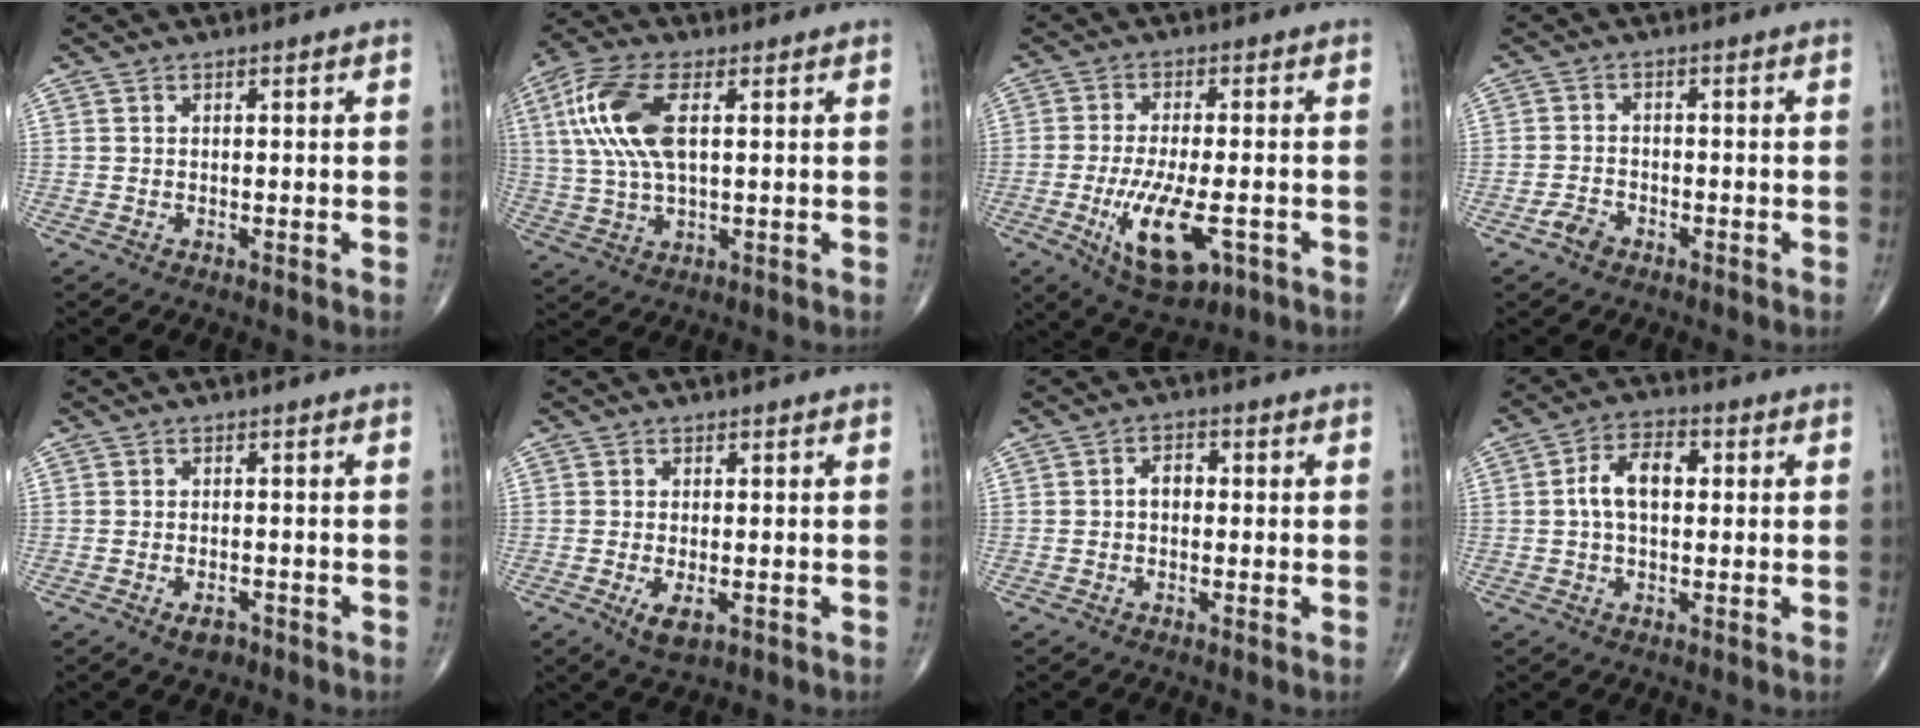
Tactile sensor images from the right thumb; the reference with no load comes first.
{"total": 13.4, "force": [3.2, 6.0, 11.5], "torque": [-0.264, 0.008, 0.063]}
{"total": 12.4, "force": [-4.1, 5.0, 10.6], "torque": [-0.184, -0.003, -0.056]}
{"total": 2.6, "force": [-1.8, 1.7, 1.1], "torque": [-0.018, 0.012, -0.030]}
{"total": 2.6, "force": [-1.5, 1.5, 1.5], "torque": [-0.020, 0.005, -0.019]}
{"total": 4.0, "force": [-1.4, 1.8, 3.2], "torque": [-0.057, -0.007, -0.018]}
{"total": 2.9, "force": [-0.2, 2.0, 2.1], "torque": [-0.025, 0.014, -0.011]}
{"total": 7.6, "force": [0.7, 4.4, 6.1], "torque": [-0.109, 0.021, 0.004]}